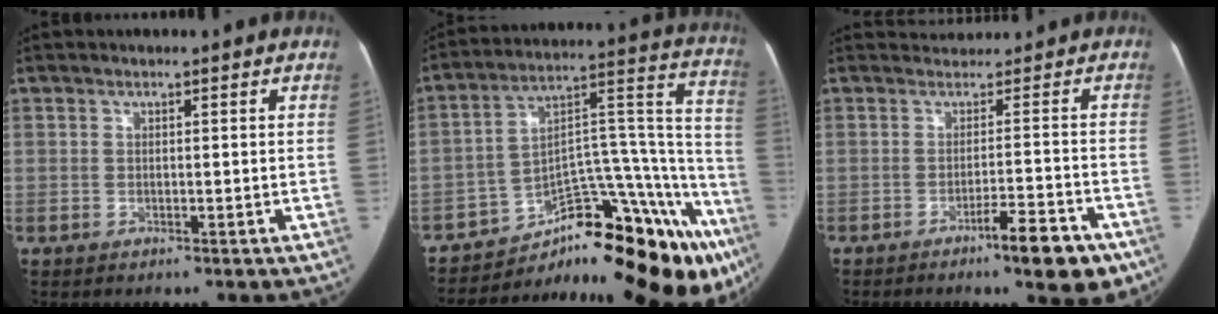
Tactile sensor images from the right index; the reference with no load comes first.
{"total": 25.4, "force": [-18.9, 8.2, 14.9], "torque": [-0.104, 0.067, -0.248]}
{"total": 5.9, "force": [-2.7, 1.3, 5.1], "torque": [-0.064, 0.007, -0.034]}